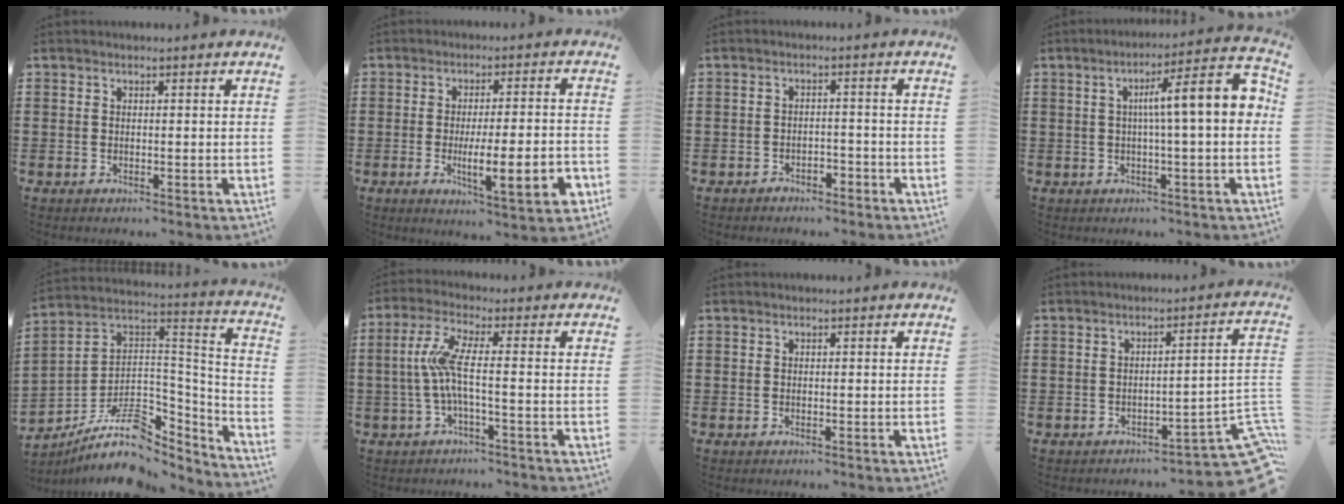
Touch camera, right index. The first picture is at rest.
{"total": 10.1, "force": [-2.7, 2.1, 9.6], "torque": [-0.145, -0.012, -0.046]}
{"total": 2.1, "force": [-1.9, 0.7, 0.3], "torque": [-0.012, 0.002, -0.040]}
{"total": 9.9, "force": [0.9, 1.2, 9.8], "torque": [-0.153, -0.007, 0.006]}
{"total": 11.9, "force": [-6.7, 6.1, 7.7], "torque": [-0.159, 0.008, -0.120]}
{"total": 6.6, "force": [-1.0, 0.7, 6.5], "torque": [-0.156, -0.016, -0.032]}
{"total": 0.0}
{"total": 6.4, "force": [-4.4, 1.4, 4.4], "torque": [-0.061, -0.004, -0.081]}